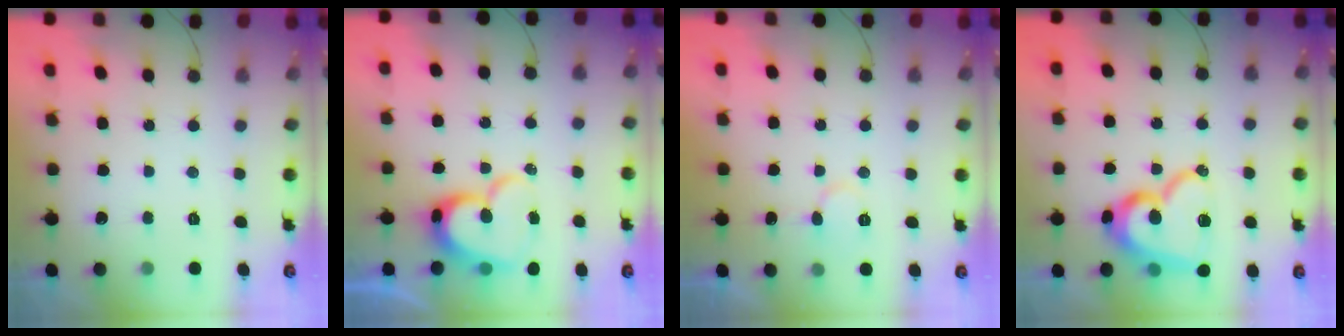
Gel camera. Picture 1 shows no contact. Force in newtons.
{"total": 14.2, "press": 14.1, "slide": 1.5}
{"total": 7.0, "press": 7.0, "slide": 0.5}
{"total": 17.8, "press": 17.7, "slide": 1.7}